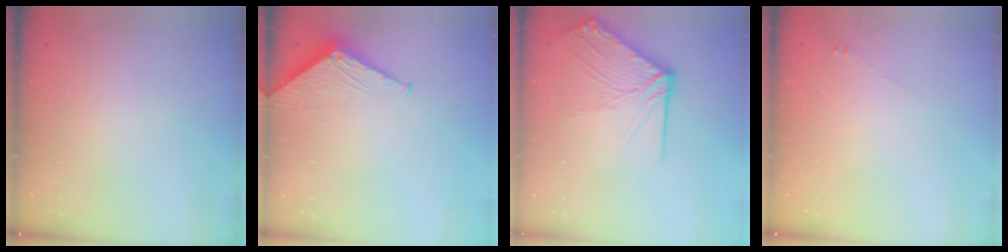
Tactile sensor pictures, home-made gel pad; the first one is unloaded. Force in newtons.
{"total": 3.8, "press": 3.7, "slide": 0.5}
{"total": 12.5, "press": 12.4, "slide": 1.9}
{"total": 1.7, "press": 1.6, "slide": 0.2}